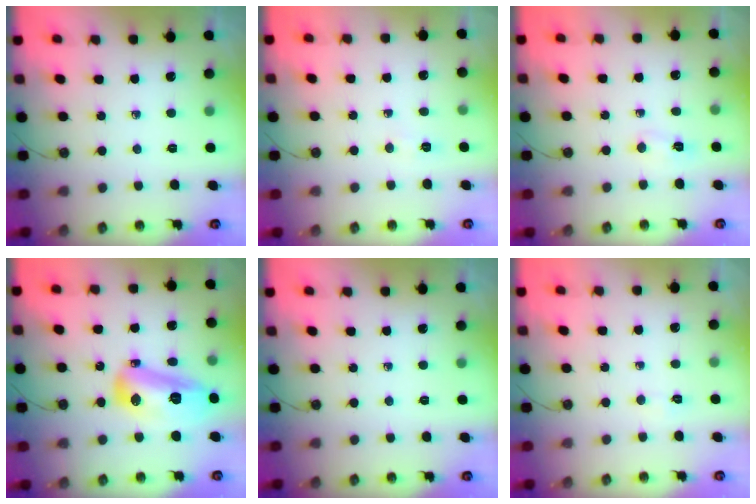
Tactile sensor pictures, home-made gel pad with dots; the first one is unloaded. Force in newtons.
{"total": 3.9, "press": 3.9, "slide": 0.5}
{"total": 4.1, "press": 3.8, "slide": 1.6}
{"total": 14.9, "press": 14.8, "slide": 1.8}
{"total": 0.0}
{"total": 2.9, "press": 2.6, "slide": 1.4}